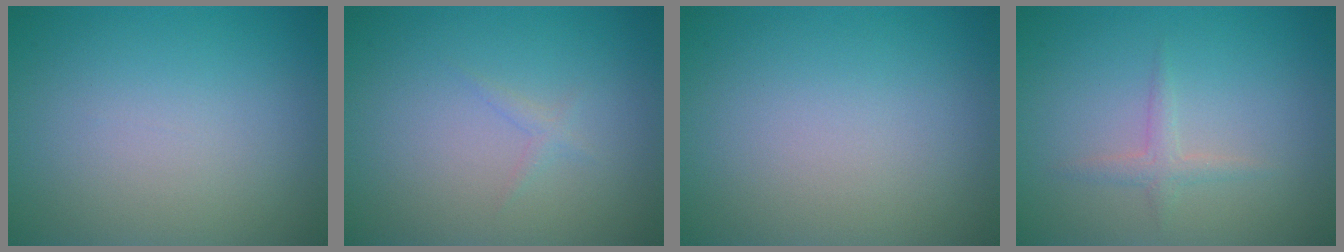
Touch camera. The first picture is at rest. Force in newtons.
{"total": 0.7, "press": 0.7, "slide": 0.0}
{"total": 0.0}
{"total": 1.3, "press": 1.3, "slide": 0.1}